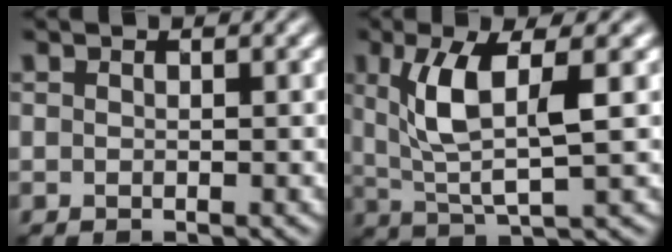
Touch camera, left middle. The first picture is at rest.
{"total": 6.1, "force": [1.5, 1.8, 5.7], "torque": [-0.120, 0.000, 0.033]}